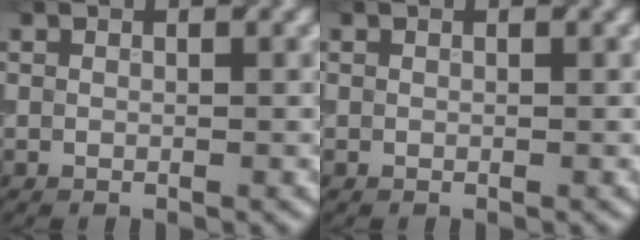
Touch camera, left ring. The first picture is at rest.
{"total": 0.0}